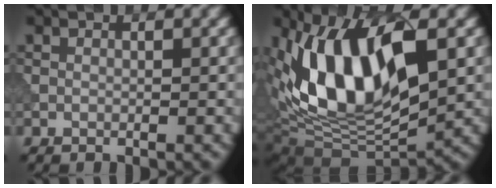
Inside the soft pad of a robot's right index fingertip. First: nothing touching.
{"total": 11.7, "force": [2.8, 5.8, 9.8], "torque": [-0.183, 0.000, 0.050]}